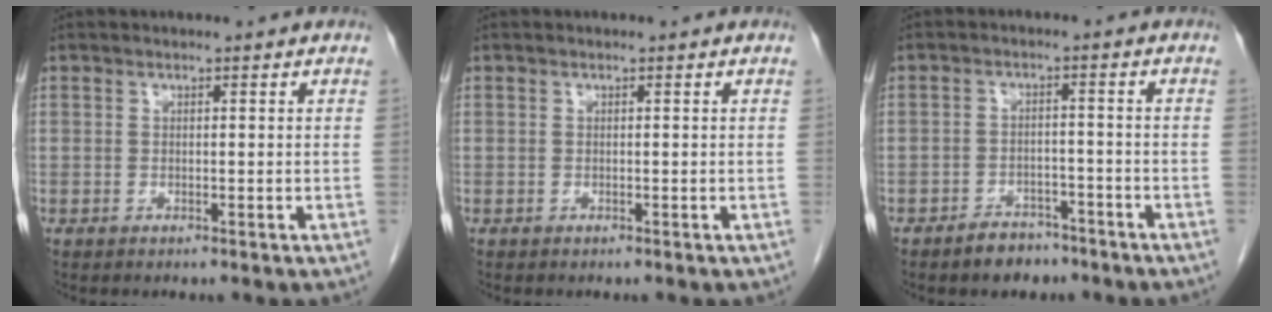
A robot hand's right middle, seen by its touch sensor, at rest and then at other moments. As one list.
[{"total": 0.0}, {"total": 4.5, "force": [-3.5, 2.4, 1.5], "torque": [-0.029, 0.004, -0.050]}]